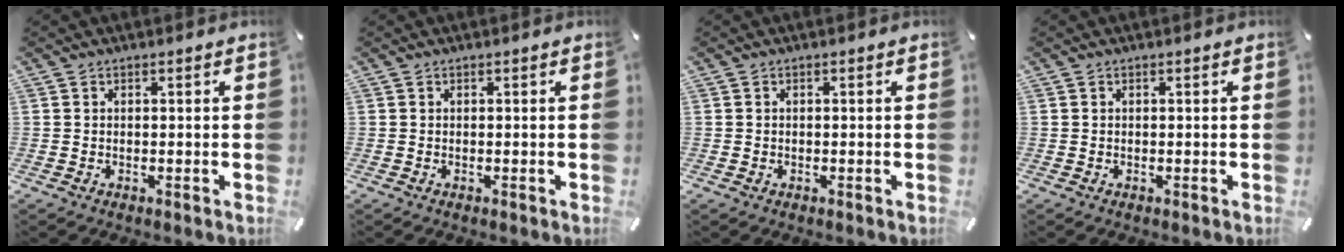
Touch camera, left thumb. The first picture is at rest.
{"total": 0.0}
{"total": 0.5, "force": [-0.1, 0.4, 0.2], "torque": [-0.004, 0.002, -0.003]}
{"total": 0.0}